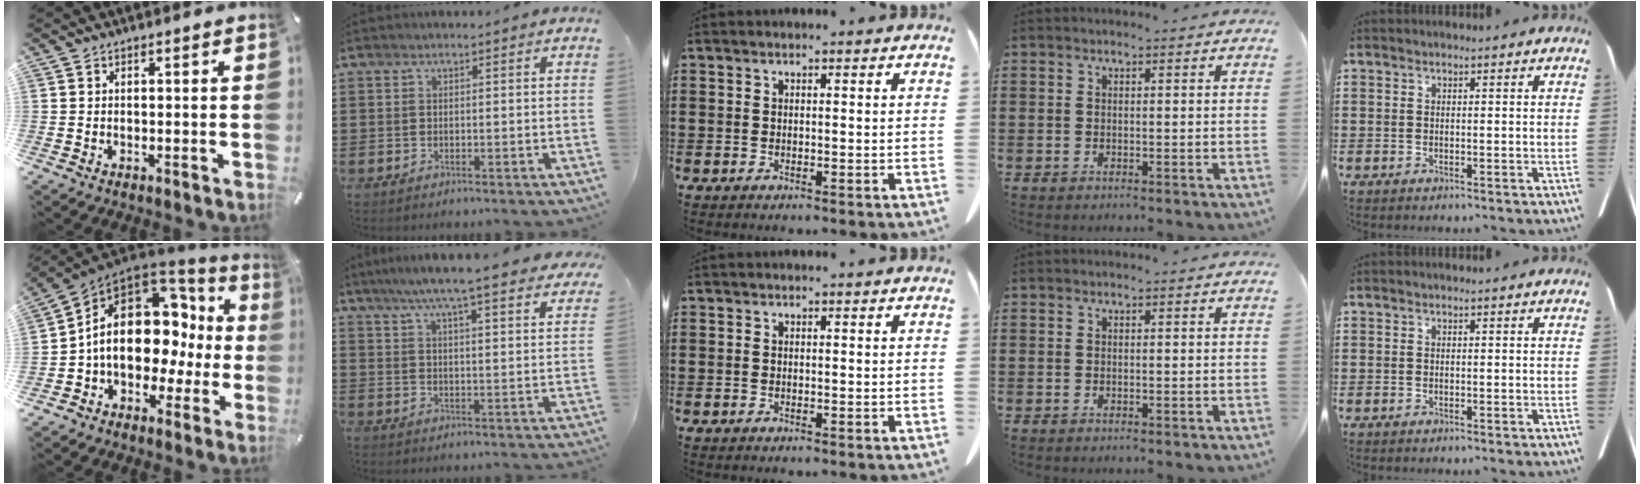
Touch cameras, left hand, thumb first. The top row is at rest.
{"thumb": {"total": 16.3, "force": [1.1, 11.8, 11.2], "torque": [-0.193, -0.008, 0.022]}, "index": {"total": 7.1, "force": [6.2, -0.3, 3.4], "torque": [-0.089, -0.029, 0.106]}}